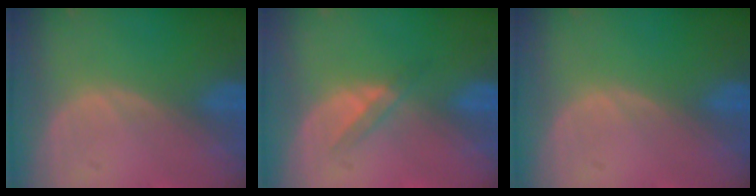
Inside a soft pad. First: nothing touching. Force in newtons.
{"total": 2.3, "press": 2.0, "slide": 1.0}
{"total": 0.0}